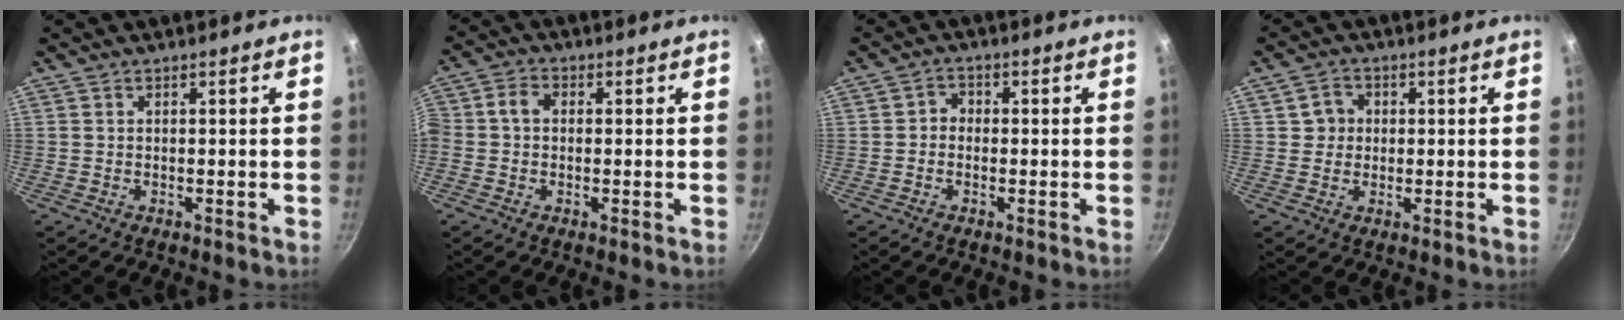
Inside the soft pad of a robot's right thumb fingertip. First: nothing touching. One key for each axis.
{"total": 4.0, "fx": -0.1, "fy": 3.2, "fz": 2.5, "tx": -0.051, "ty": 0.018, "tz": -0.017}
{"total": 2.1, "fx": -0.6, "fy": 1.8, "fz": 0.9, "tx": -0.005, "ty": 0.011, "tz": -0.017}
{"total": 3.7, "fx": 0.5, "fy": 3.5, "fz": 1.2, "tx": 0.004, "ty": 0.005, "tz": 0.003}